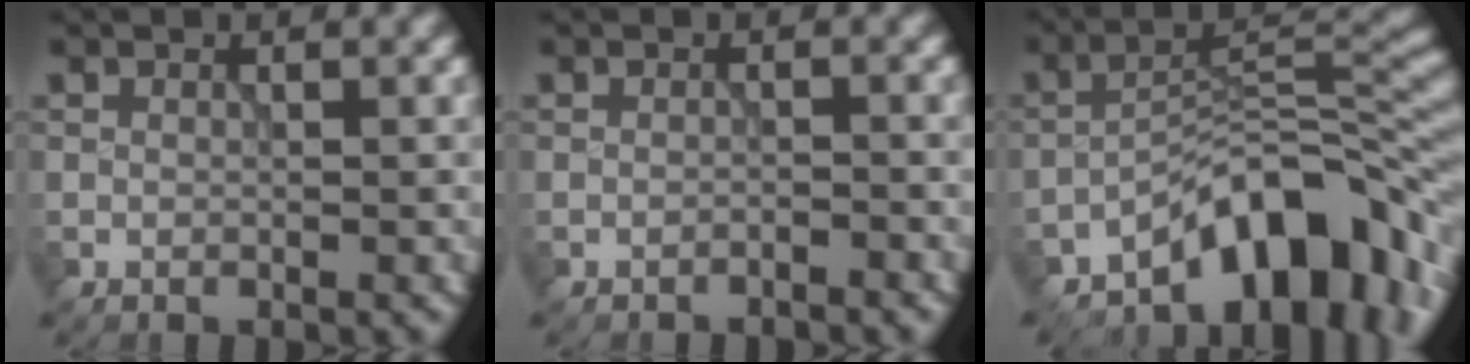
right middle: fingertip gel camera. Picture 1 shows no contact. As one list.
[{"total": 0.8, "force": [-0.8, 0.0, 0.1], "torque": [0.001, 0.004, -0.017]}, {"total": 10.3, "force": [-6.7, 4.1, 6.6], "torque": [-0.073, 0.010, -0.127]}]